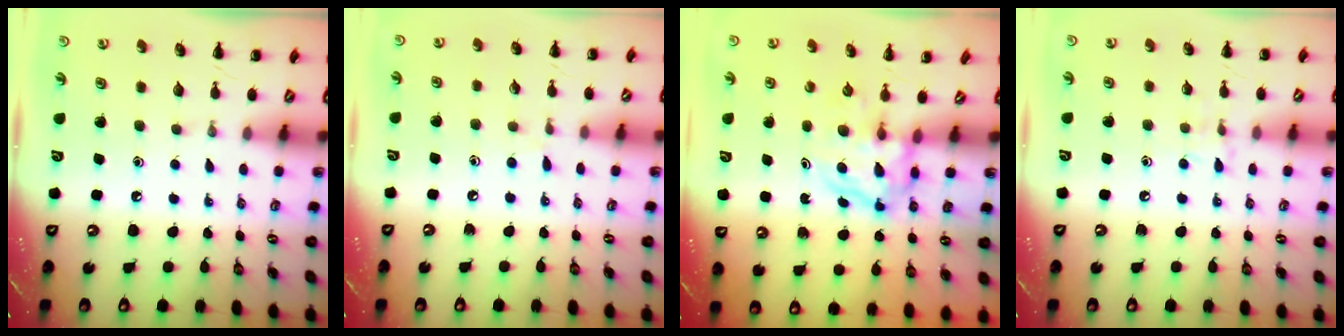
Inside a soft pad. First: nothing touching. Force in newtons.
{"total": 4.0, "press": 3.6, "slide": 1.7}
{"total": 3.8, "press": 3.8, "slide": 0.4}
{"total": 5.7, "press": 5.5, "slide": 1.4}